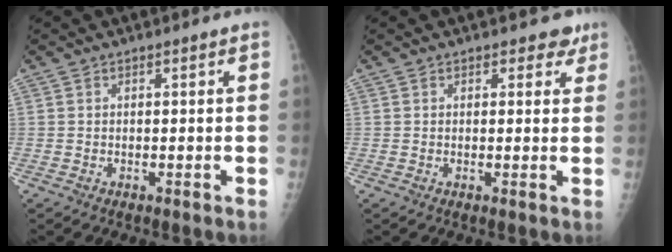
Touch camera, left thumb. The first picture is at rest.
{"total": 2.8, "force": [2.0, 1.8, 0.8], "torque": [0.019, -0.008, 0.018]}